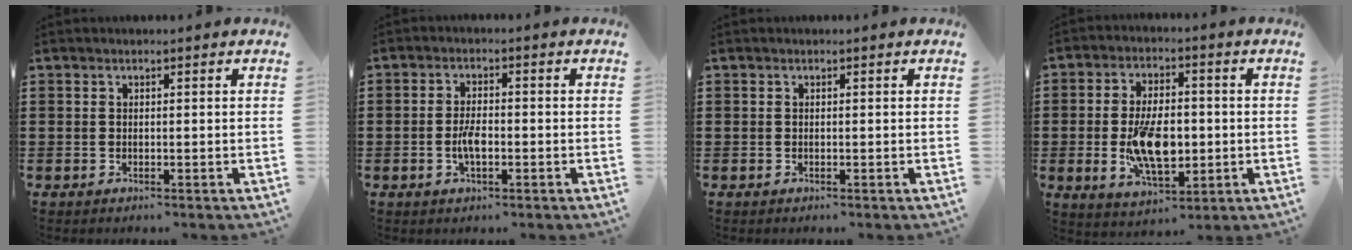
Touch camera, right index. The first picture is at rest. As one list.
[{"total": 3.7, "force": [-0.9, 1.5, 3.3], "torque": [-0.074, 0.000, -0.020]}, {"total": 0.0}, {"total": 10.0, "force": [-1.4, 5.2, 8.3], "torque": [-0.168, 0.000, -0.028]}]